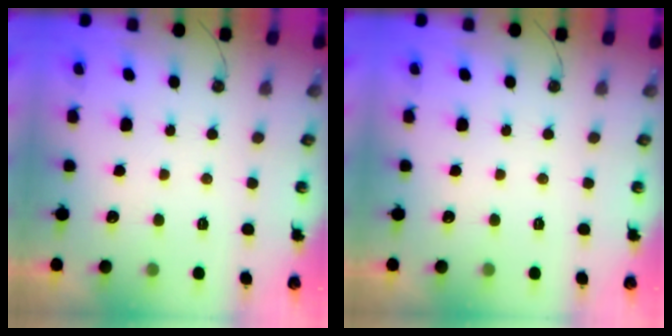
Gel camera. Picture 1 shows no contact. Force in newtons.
{"total": 0.0}